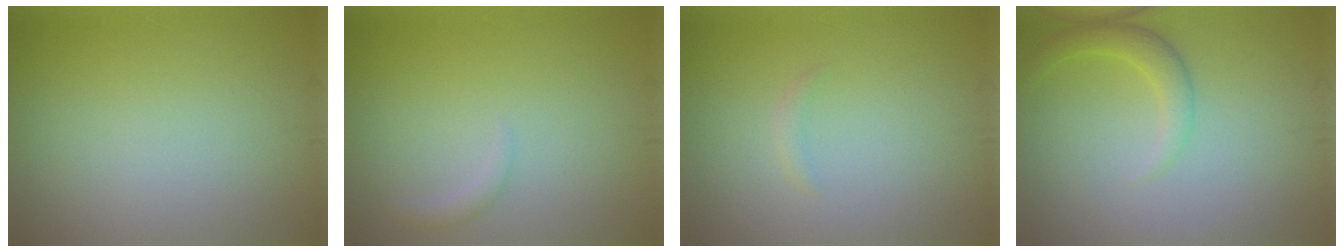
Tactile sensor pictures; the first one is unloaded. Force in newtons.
{"total": 0.8, "press": 0.8, "slide": 0.0}
{"total": 0.6, "press": 0.6, "slide": 0.1}
{"total": 2.2, "press": 2.2, "slide": 0.1}